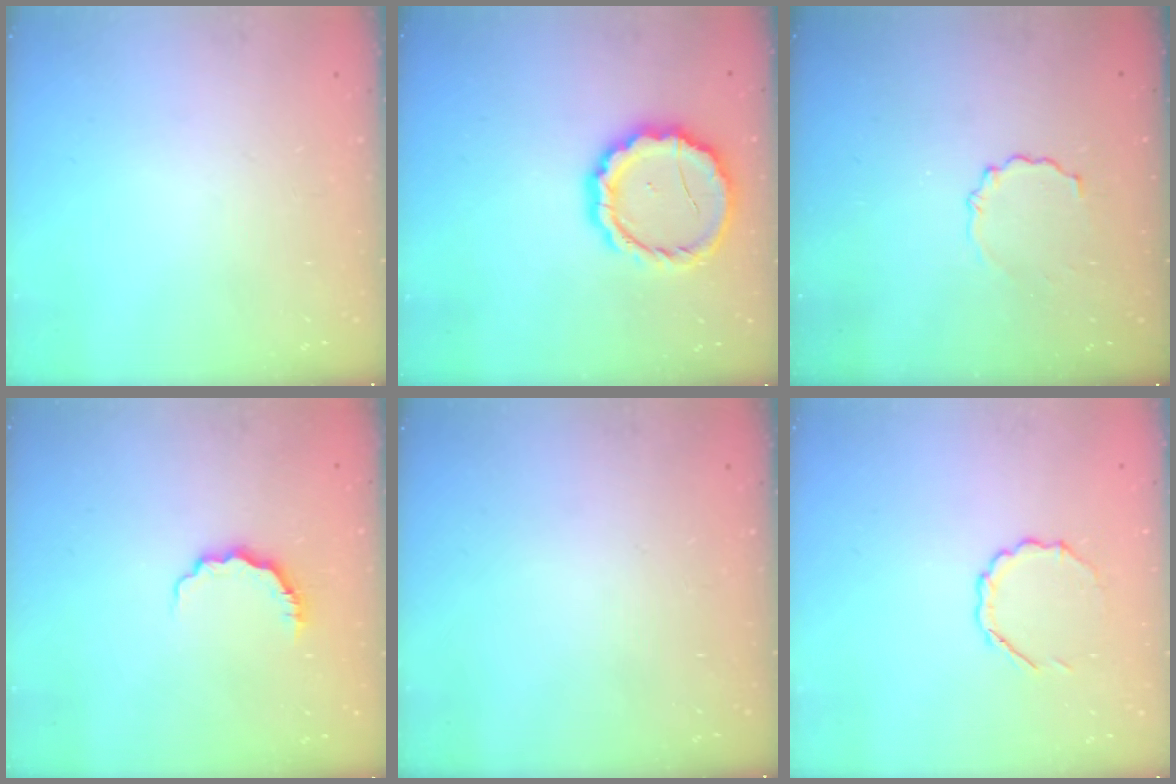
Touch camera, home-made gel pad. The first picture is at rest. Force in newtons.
{"total": 12.1, "press": 12.0, "slide": 1.5}
{"total": 3.2, "press": 3.0, "slide": 1.2}
{"total": 6.3, "press": 6.2, "slide": 1.0}
{"total": 0.0}
{"total": 4.5, "press": 4.3, "slide": 1.4}